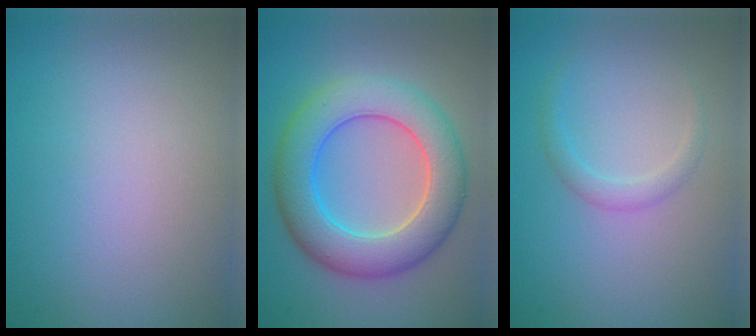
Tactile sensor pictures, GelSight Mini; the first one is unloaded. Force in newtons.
{"total": 7.9, "press": 7.9, "slide": 0.3}
{"total": 1.4, "press": 1.4, "slide": 0.1}